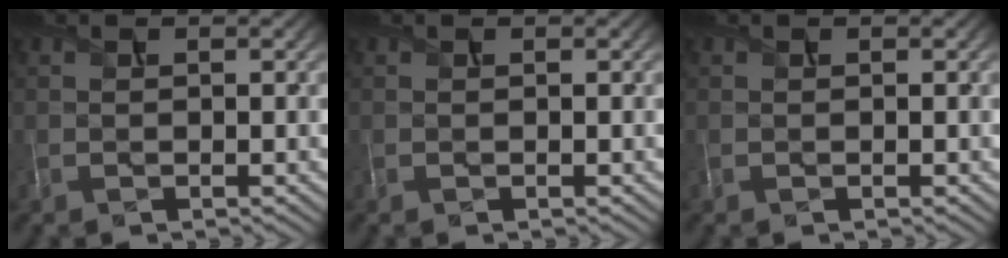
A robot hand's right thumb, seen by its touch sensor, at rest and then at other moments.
{"total": 0.0}
{"total": 0.0}